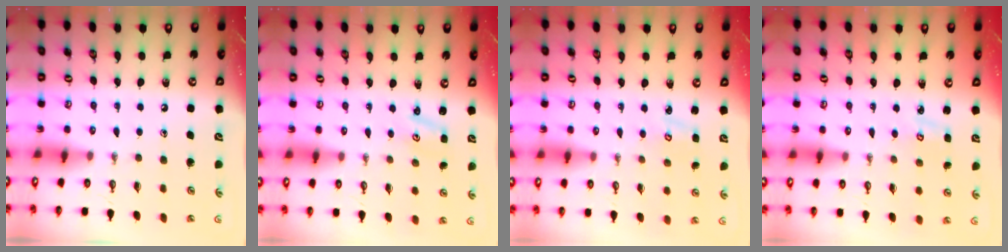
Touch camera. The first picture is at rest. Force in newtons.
{"total": 1.5, "press": 1.4, "slide": 0.2}
{"total": 2.8, "press": 2.8, "slide": 0.3}
{"total": 2.9, "press": 2.9, "slide": 0.3}